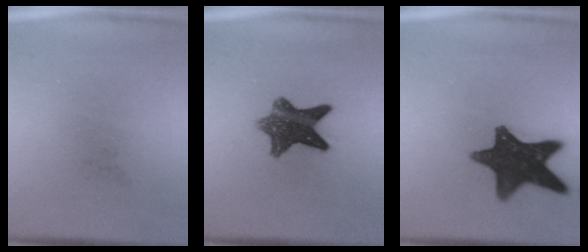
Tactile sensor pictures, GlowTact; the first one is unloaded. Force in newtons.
{"total": 9.3}
{"total": 14.1}